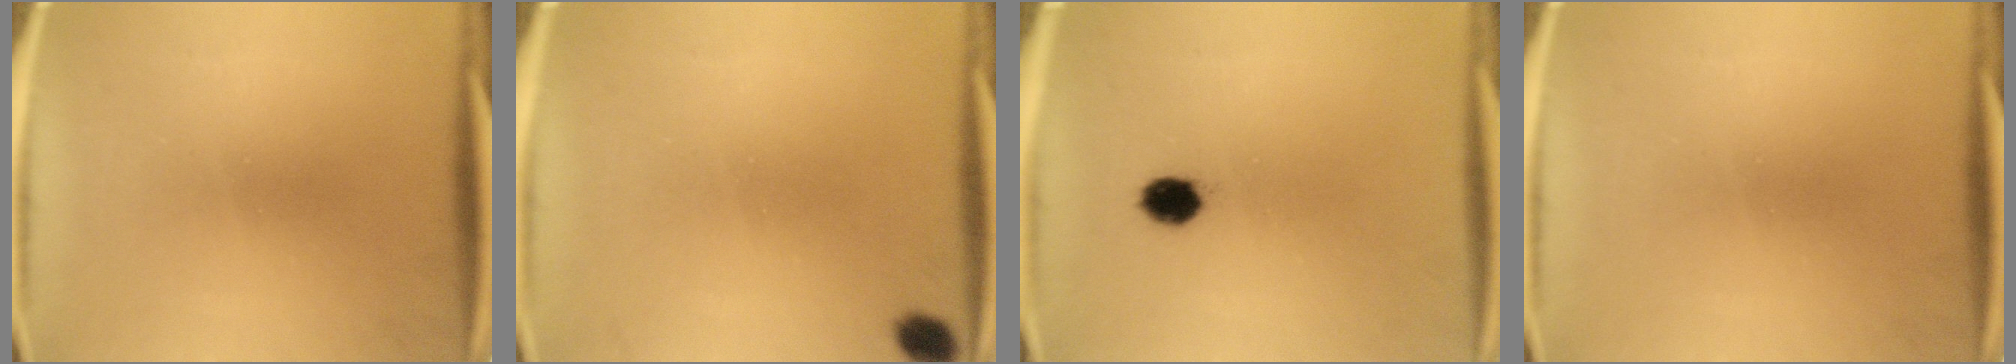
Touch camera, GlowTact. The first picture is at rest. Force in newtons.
{"total": 3.1}
{"total": 4.0}
{"total": 0.0}